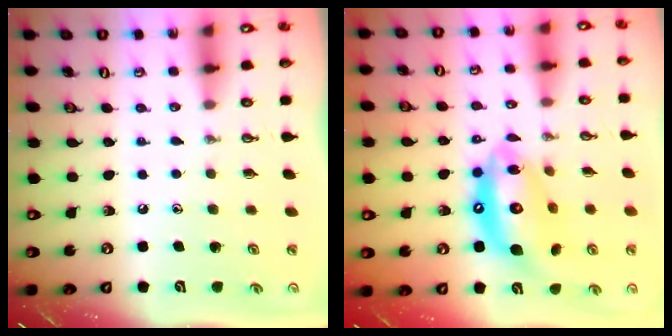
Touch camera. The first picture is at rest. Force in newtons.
{"total": 17.1, "press": 17.0, "slide": 1.8}